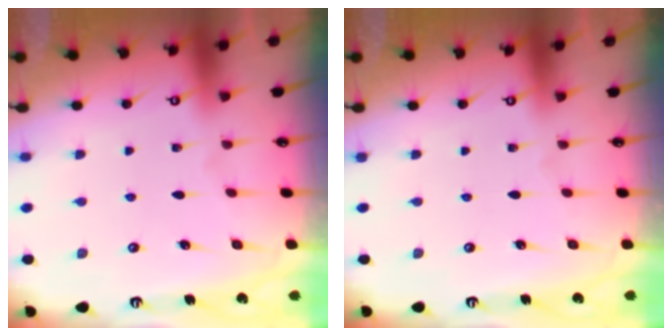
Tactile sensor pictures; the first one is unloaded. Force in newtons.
{"total": 0.0}